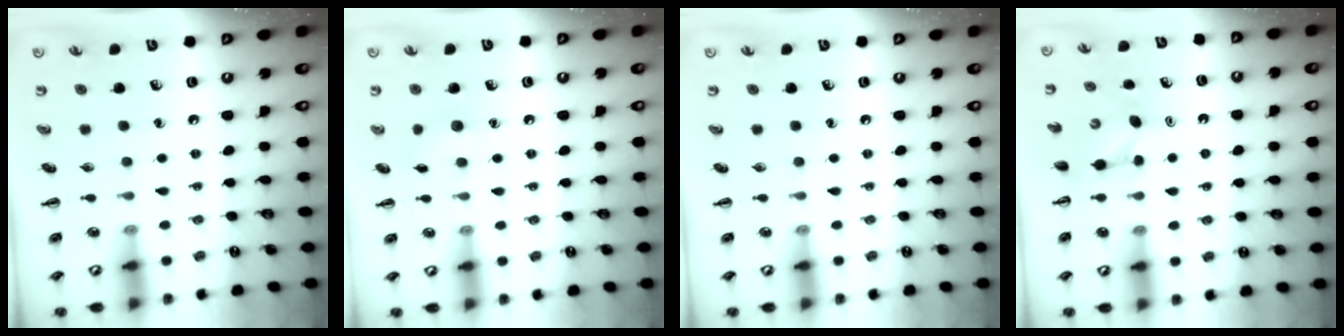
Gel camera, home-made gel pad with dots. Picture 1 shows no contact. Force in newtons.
{"total": 5.8, "press": 5.7, "slide": 1.1}
{"total": 0.0}
{"total": 4.0, "press": 3.8, "slide": 1.0}